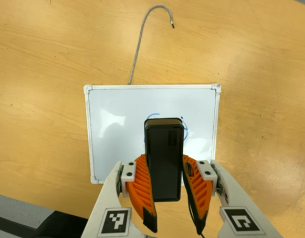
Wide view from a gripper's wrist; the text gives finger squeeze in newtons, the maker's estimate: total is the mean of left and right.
{"total": 7.7, "left": 6.6, "right": 8.8}